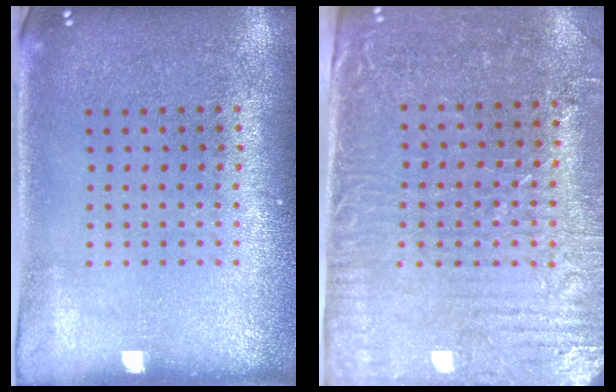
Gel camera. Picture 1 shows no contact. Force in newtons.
{"total": 3.4, "press": 3.0, "slide": 1.6}